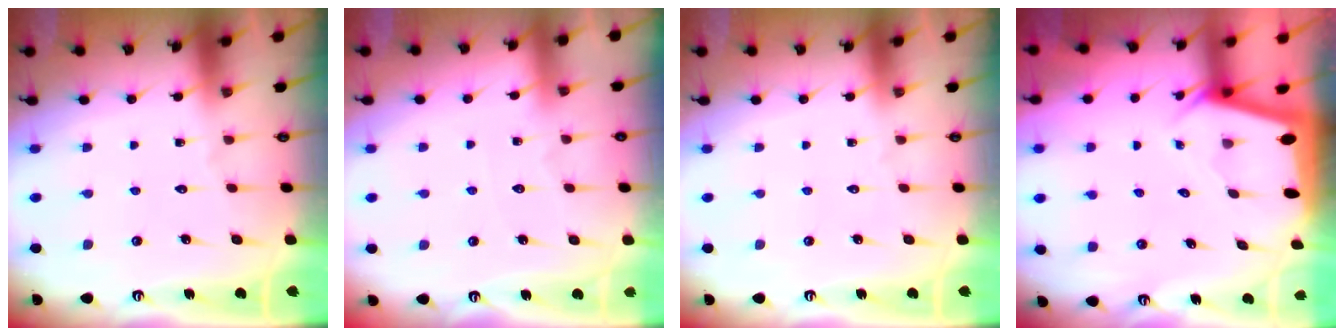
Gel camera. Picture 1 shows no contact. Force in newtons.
{"total": 2.8, "press": 2.8, "slide": 0.5}
{"total": 0.0}
{"total": 2.2, "press": 2.2, "slide": 0.0}